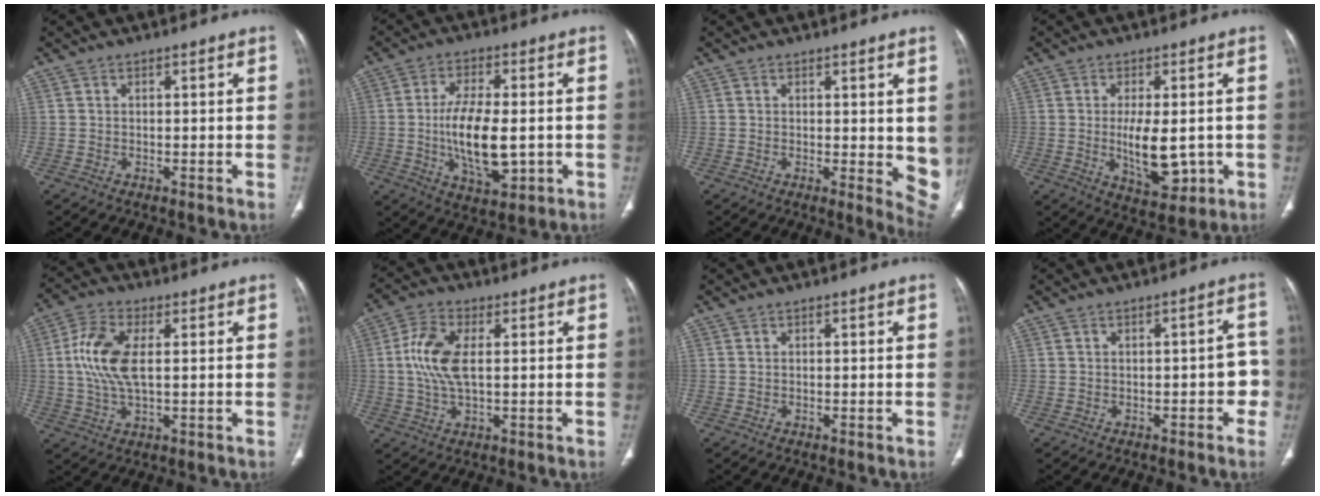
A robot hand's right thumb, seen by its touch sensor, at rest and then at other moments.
{"total": 12.5, "force": [-1.4, 5.7, 11.0], "torque": [-0.190, -0.006, -0.018]}
{"total": 7.3, "force": [0.6, 2.9, 6.6], "torque": [-0.062, -0.018, 0.007]}
{"total": 10.1, "force": [-1.1, 4.7, 8.8], "torque": [-0.126, -0.014, -0.004]}
{"total": 10.0, "force": [1.2, 4.7, 8.8], "torque": [-0.196, 0.005, 0.020]}
{"total": 8.8, "force": [0.9, 4.3, 7.7], "torque": [-0.171, 0.005, 0.017]}
{"total": 0.0}
{"total": 4.5, "force": [-1.6, 2.5, 3.4], "torque": [-0.013, 0.026, -0.022]}